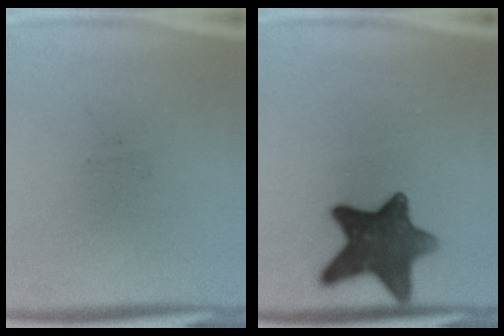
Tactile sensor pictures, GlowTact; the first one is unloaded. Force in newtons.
{"total": 12.7}